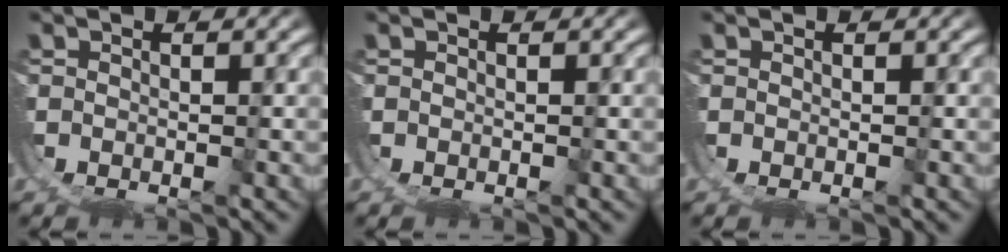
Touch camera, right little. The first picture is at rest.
{"total": 0.0}
{"total": 0.0}